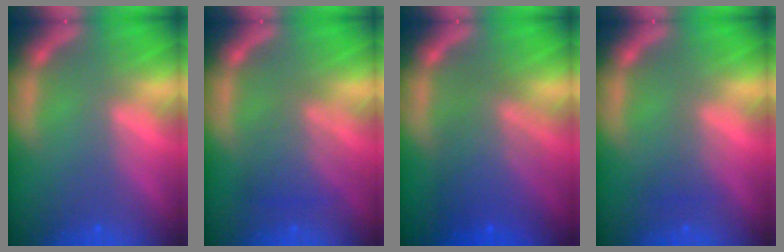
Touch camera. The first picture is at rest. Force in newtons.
{"total": 3.5}
{"total": 6.5}
{"total": 1.5}